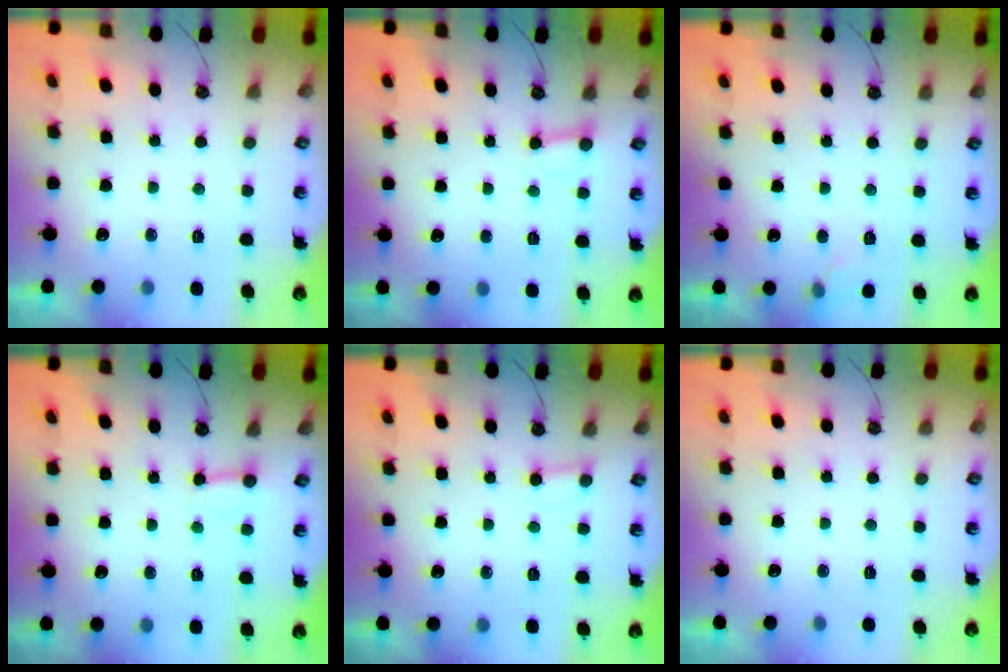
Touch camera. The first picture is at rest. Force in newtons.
{"total": 2.3, "press": 2.3, "slide": 0.1}
{"total": 5.9, "press": 5.8, "slide": 0.6}
{"total": 2.8, "press": 2.7, "slide": 0.4}
{"total": 2.7, "press": 2.7, "slide": 0.2}
{"total": 0.0}